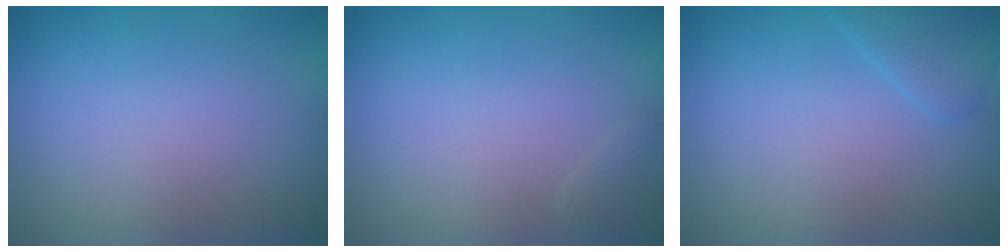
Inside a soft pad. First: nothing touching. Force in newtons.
{"total": 0.6, "press": 0.5, "slide": 0.1}
{"total": 1.8, "press": 1.8, "slide": 0.1}